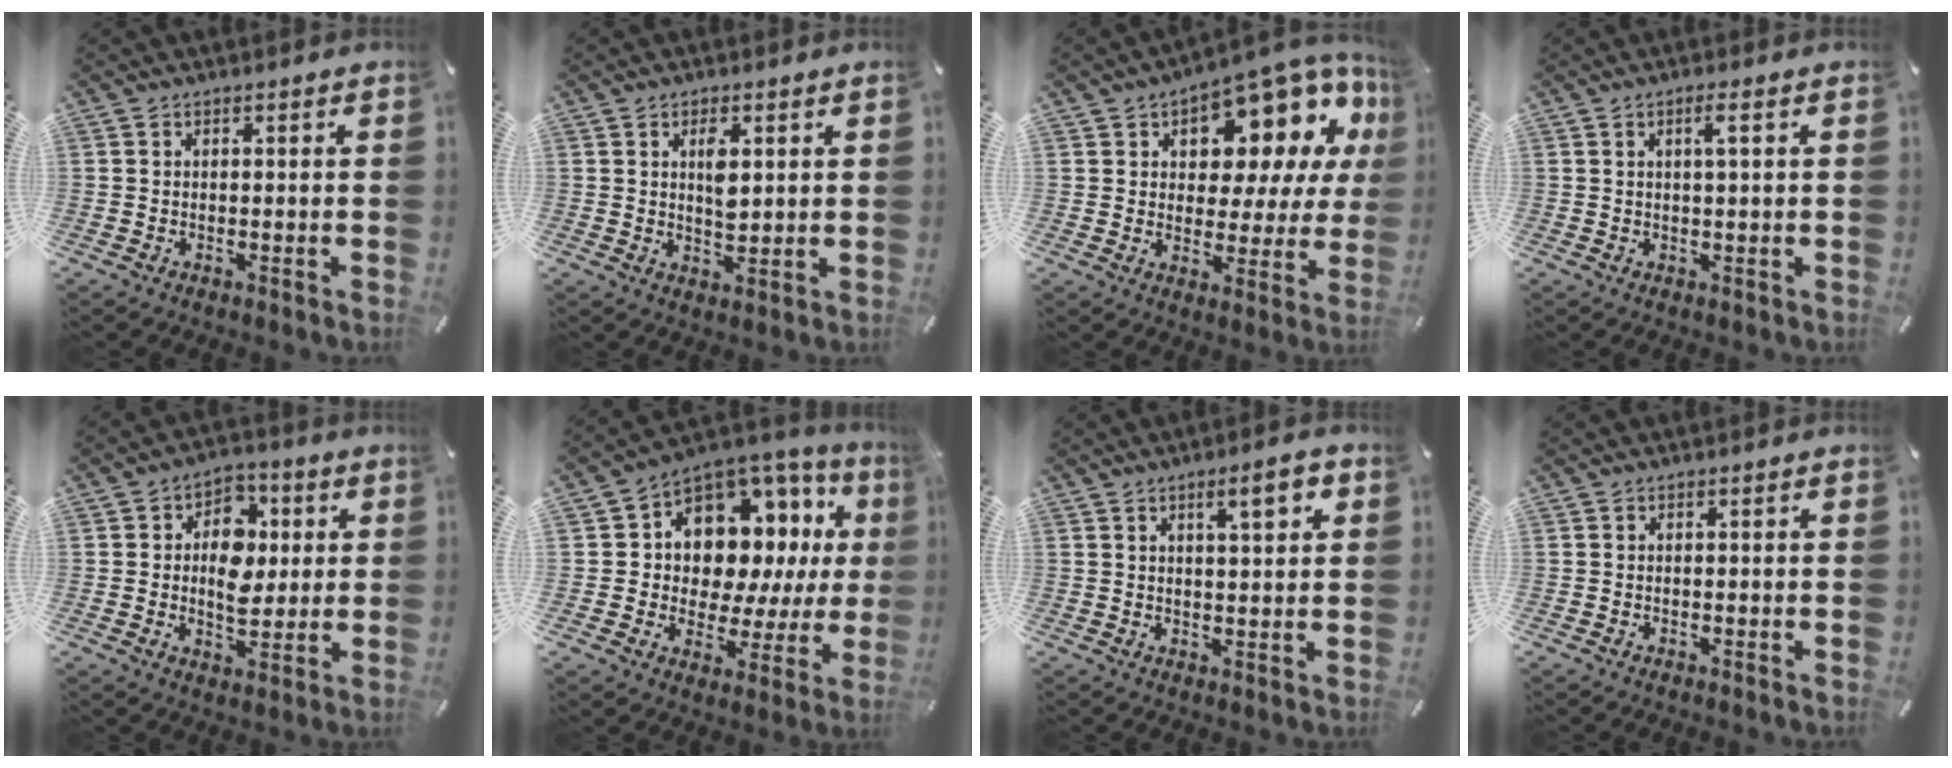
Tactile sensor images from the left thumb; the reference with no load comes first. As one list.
[{"total": 4.9, "force": [1.6, 2.4, 3.9], "torque": [-0.061, -0.005, 0.021]}, {"total": 12.0, "force": [8.4, 6.0, 6.2], "torque": [-0.089, -0.082, 0.142]}, {"total": 2.9, "force": [1.0, 0.3, 2.7], "torque": [-0.056, 0.003, 0.013]}, {"total": 9.8, "force": [0.5, 7.6, 6.1], "torque": [-0.078, 0.005, 0.007]}, {"total": 11.2, "force": [4.7, 8.8, 5.2], "torque": [-0.085, -0.056, 0.092]}, {"total": 6.6, "force": [3.2, 1.6, 5.6], "torque": [-0.083, -0.009, 0.045]}, {"total": 0.0}]